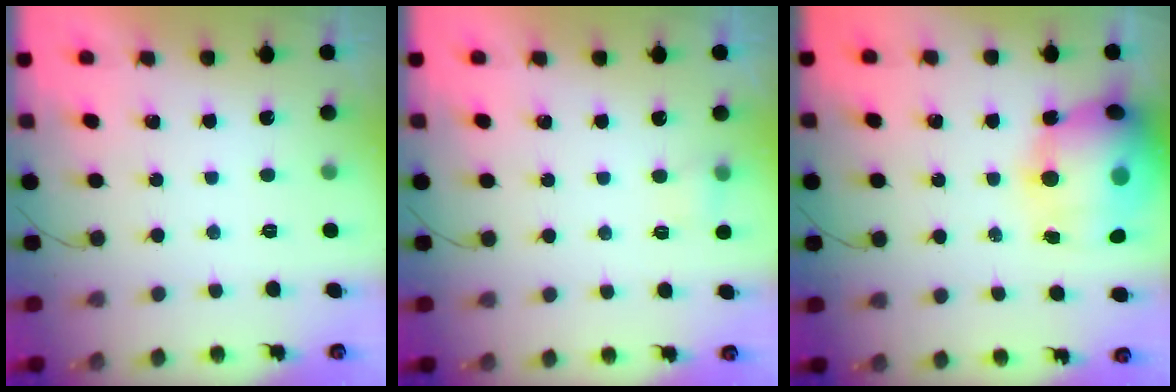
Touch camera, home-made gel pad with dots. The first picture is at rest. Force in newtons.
{"total": 3.2, "press": 3.0, "slide": 0.9}
{"total": 22.0, "press": 21.5, "slide": 4.7}